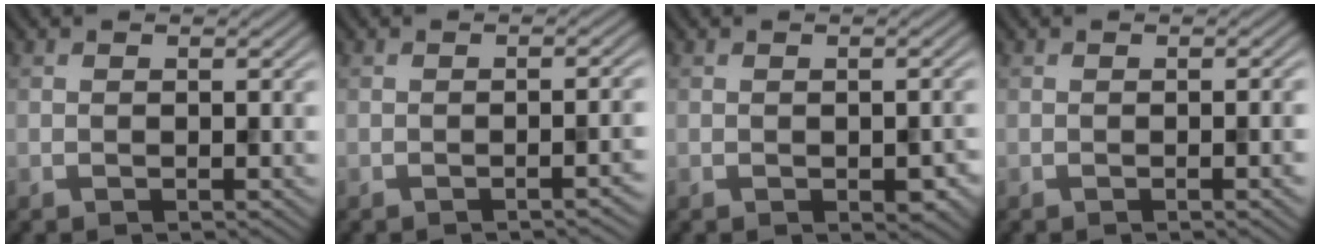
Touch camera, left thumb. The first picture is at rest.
{"total": 2.3, "force": [-1.0, 0.5, 2.0], "torque": [-0.019, 0.007, -0.021]}
{"total": 2.1, "force": [-0.6, 1.1, 1.6], "torque": [-0.022, -0.008, -0.003]}
{"total": 2.3, "force": [-0.4, 0.5, 2.2], "torque": [-0.026, 0.003, -0.008]}